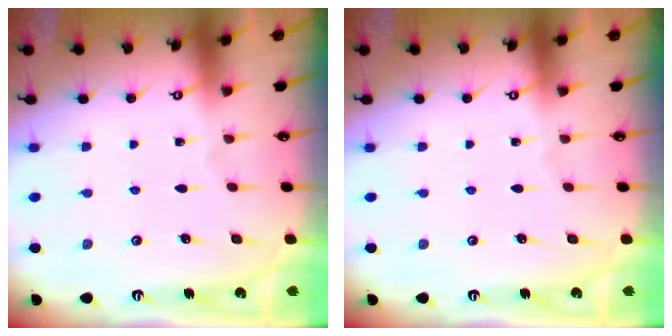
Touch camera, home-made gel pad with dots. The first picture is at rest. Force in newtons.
{"total": 0.0}